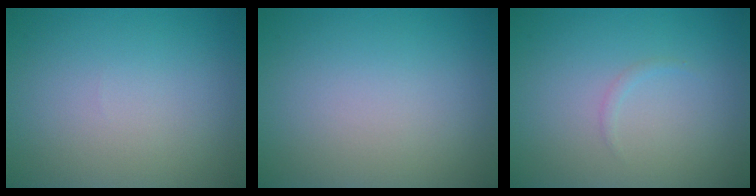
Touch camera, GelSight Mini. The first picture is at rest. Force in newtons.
{"total": 0.0}
{"total": 0.5, "press": 0.5, "slide": 0.1}